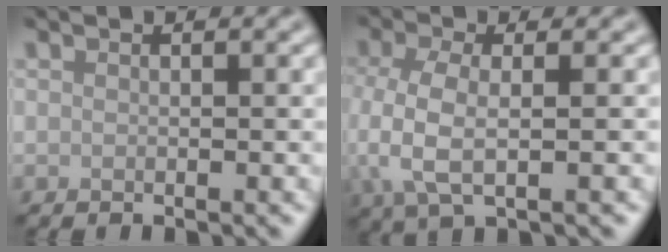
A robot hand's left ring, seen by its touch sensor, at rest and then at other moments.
{"total": 4.7, "force": [-0.8, 1.9, 4.2], "torque": [-0.100, -0.011, -0.017]}